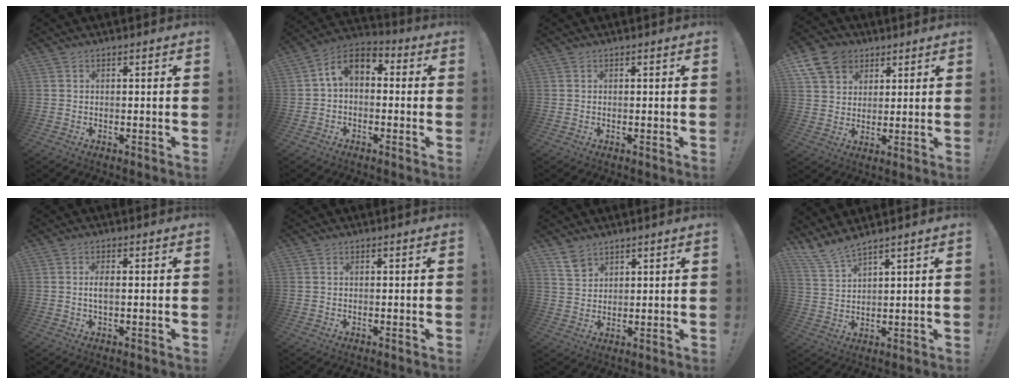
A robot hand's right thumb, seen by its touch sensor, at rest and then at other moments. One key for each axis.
{"total": 8.0, "fx": 0.9, "fy": 5.3, "fz": 5.9, "tx": -0.113, "ty": 0.019, "tz": 0.023}
{"total": 0.0}
{"total": 11.6, "fx": 6.0, "fy": 8.9, "fz": 4.3, "tx": -0.067, "ty": -0.029, "tz": 0.122}
{"total": 2.7, "fx": -0.2, "fy": 0.9, "fz": 2.6, "tx": -0.050, "ty": -0.001, "tz": -0.007}
{"total": 0.0}
{"total": 5.3, "fx": 4.1, "fy": 3.0, "fz": 1.5, "tx": -0.016, "ty": -0.026, "tz": 0.078}
{"total": 6.3, "fx": 5.7, "fy": 0.7, "fz": 2.5, "tx": -0.069, "ty": -0.028, "tz": 0.110}